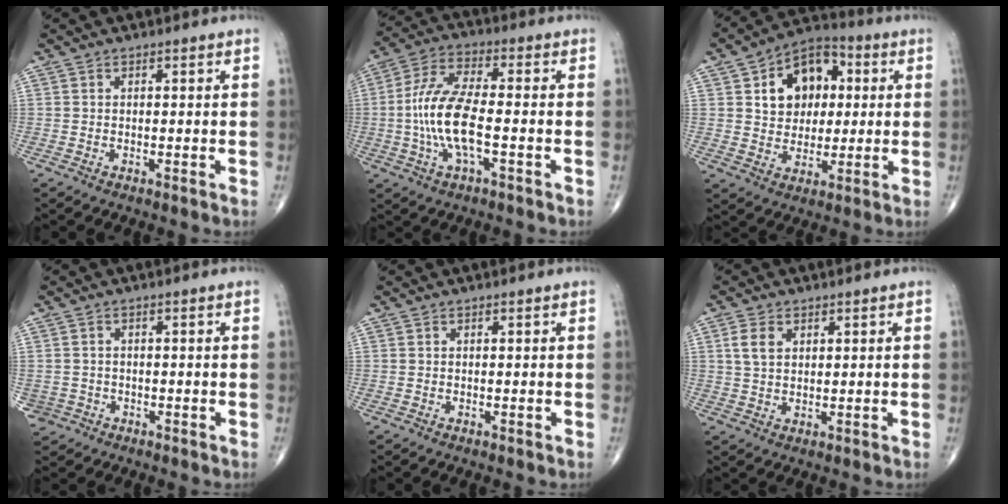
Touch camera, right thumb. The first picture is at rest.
{"total": 12.2, "force": [-2.1, 4.3, 11.3], "torque": [-0.245, 0.024, -0.041]}
{"total": 13.6, "force": [3.3, 10.1, 8.5], "torque": [-0.088, 0.008, 0.048]}
{"total": 2.7, "force": [-1.0, 2.5, -0.1], "torque": [0.010, 0.009, -0.017]}
{"total": 0.0}
{"total": 4.0, "force": [1.6, 2.6, 2.6], "torque": [-0.048, 0.000, 0.034]}